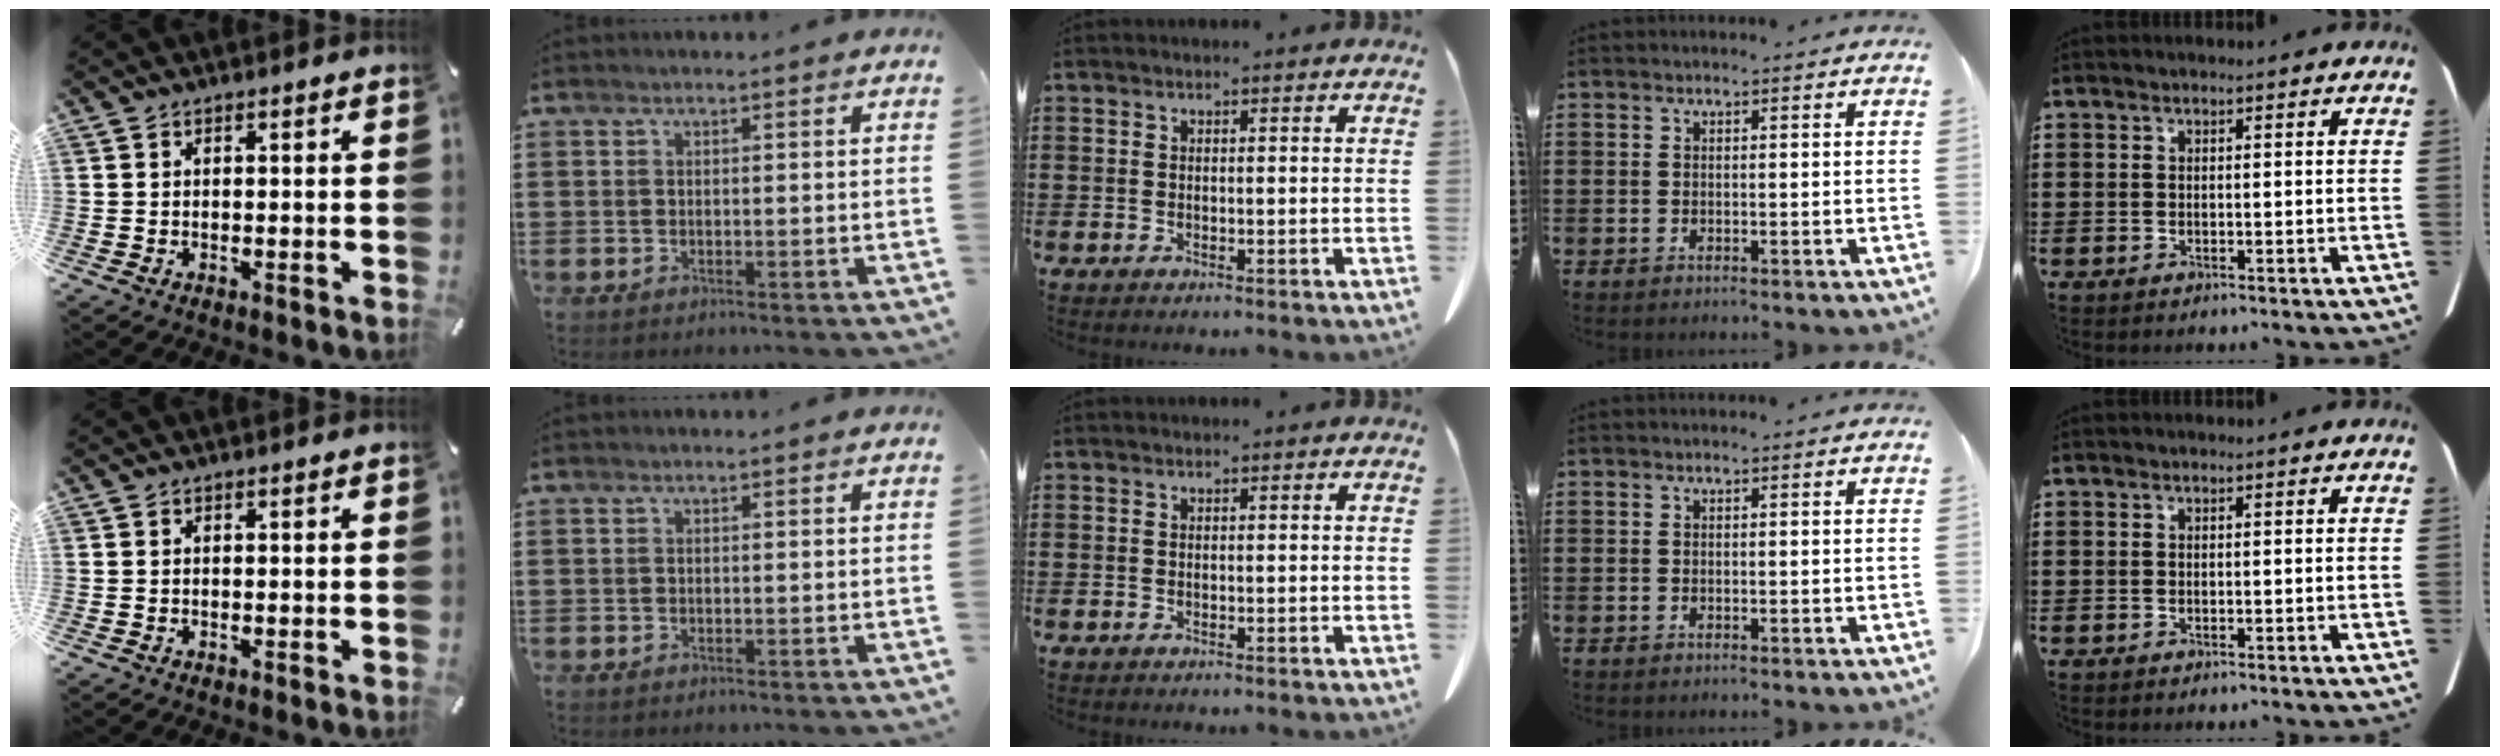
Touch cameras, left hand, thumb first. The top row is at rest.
{}